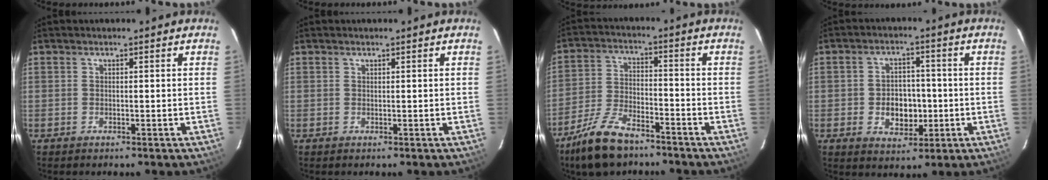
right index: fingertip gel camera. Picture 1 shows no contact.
{"total": 0.0}
{"total": 11.7, "force": [-8.9, 4.4, 6.2], "torque": [-0.142, -0.010, -0.168]}
{"total": 7.1, "force": [-1.4, 5.3, 4.5], "torque": [-0.086, 0.005, -0.011]}